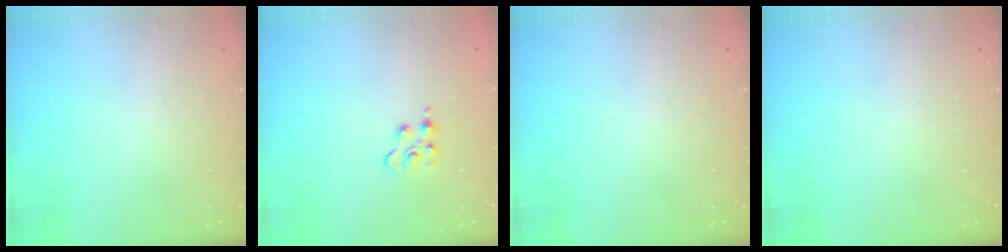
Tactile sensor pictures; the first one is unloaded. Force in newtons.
{"total": 3.0, "press": 3.0, "slide": 0.3}
{"total": 0.0}
{"total": 0.0}